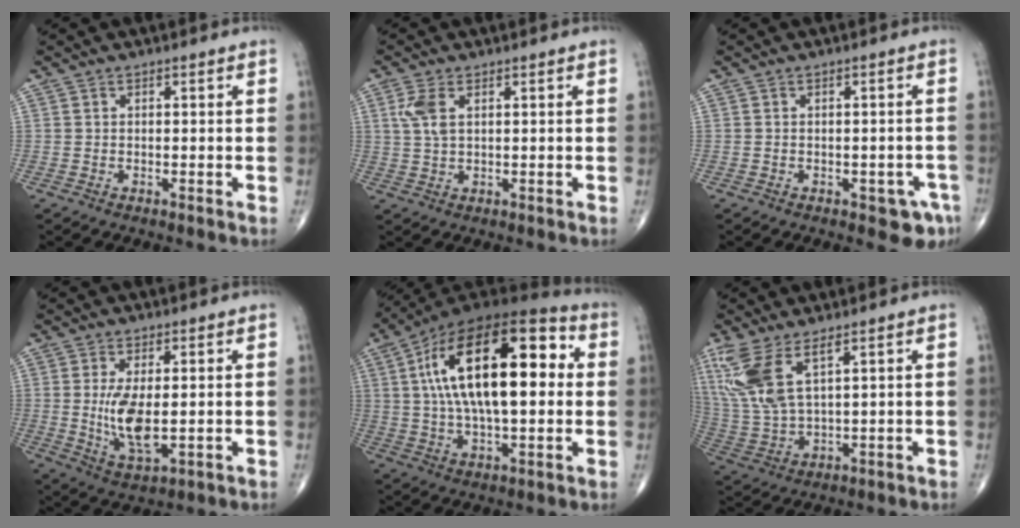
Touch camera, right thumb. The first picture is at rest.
{"total": 4.2, "force": [1.4, 2.0, 3.4], "torque": [-0.084, 0.006, 0.032]}
{"total": 4.5, "force": [-2.2, 2.2, 3.3], "torque": [-0.024, 0.008, -0.021]}
{"total": 8.6, "force": [0.1, 3.5, 7.9], "torque": [-0.152, -0.022, 0.013]}
{"total": 26.0, "force": [4.6, 11.4, 22.9], "torque": [-0.387, 0.023, 0.066]}
{"total": 11.9, "force": [6.0, 4.2, 9.4], "torque": [-0.226, -0.022, 0.137]}